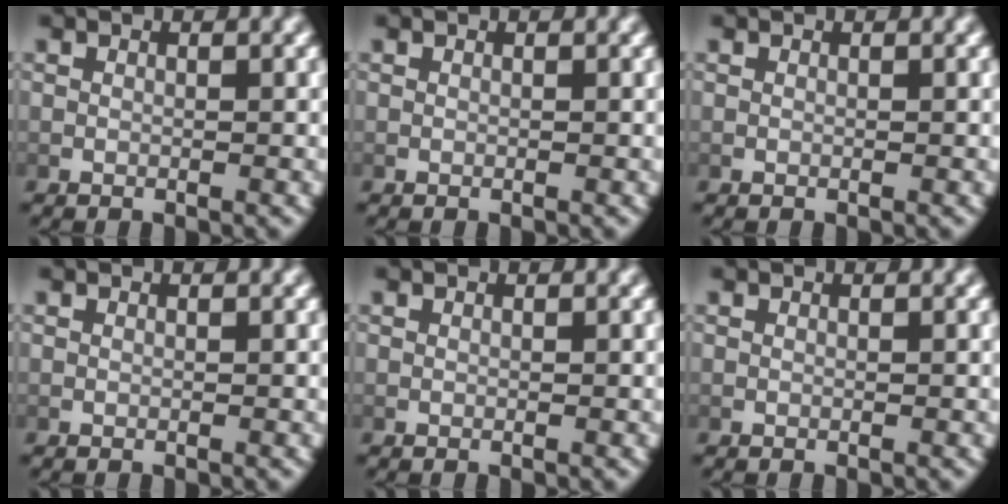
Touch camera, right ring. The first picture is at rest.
{"total": 0.0}
{"total": 0.0}
{"total": 0.0}
{"total": 0.0}
{"total": 0.0}